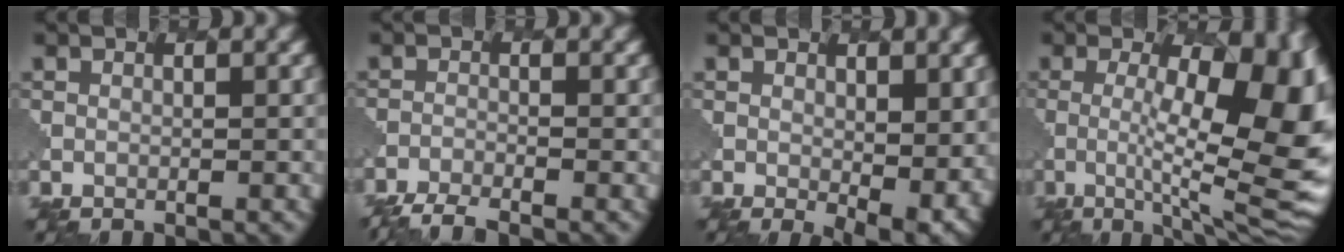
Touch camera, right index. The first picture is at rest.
{"total": 4.5, "force": [-4.2, 0.6, 1.6], "torque": [-0.035, -0.019, -0.075]}
{"total": 4.7, "force": [0.3, 2.3, 4.0], "torque": [-0.059, -0.022, 0.017]}
{"total": 11.9, "force": [0.2, 3.5, 11.3], "torque": [-0.164, -0.007, 0.004]}